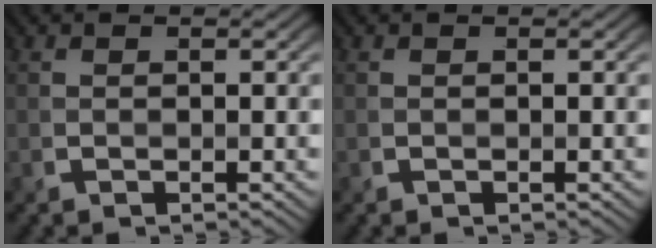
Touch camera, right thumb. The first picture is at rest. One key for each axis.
{"total": 0.0}